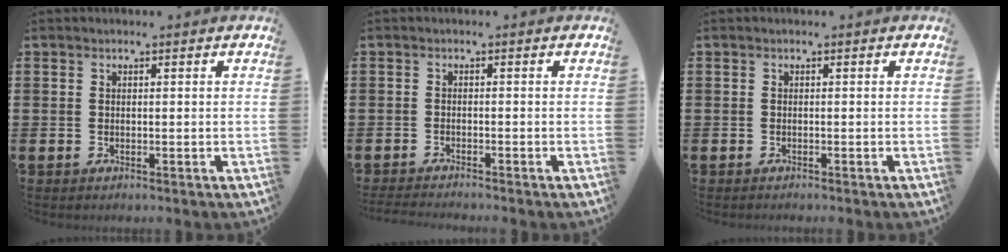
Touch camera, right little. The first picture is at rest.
{"total": 1.2, "force": [-1.1, -0.1, 0.3], "torque": [-0.004, 0.000, -0.022]}
{"total": 0.0}